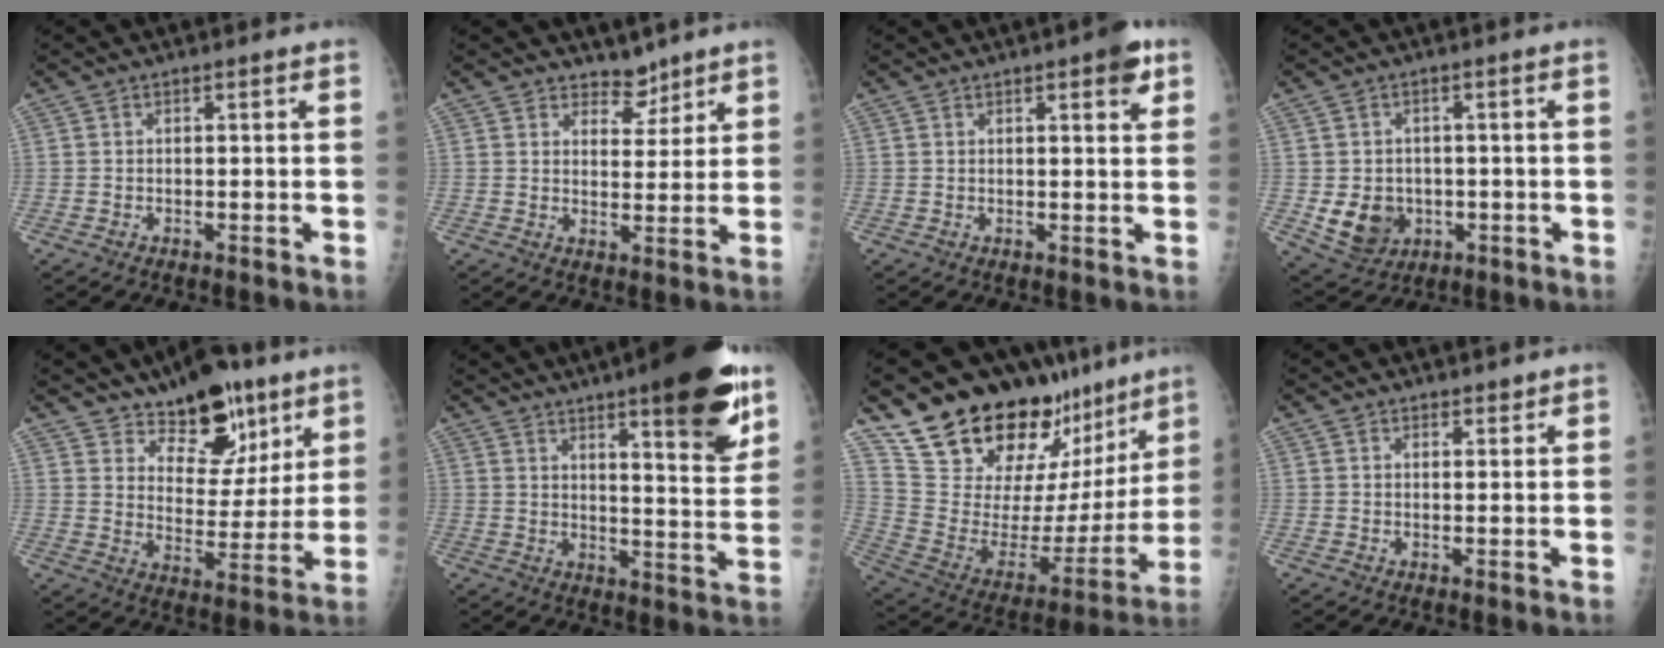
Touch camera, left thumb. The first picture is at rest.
{"total": 4.2, "force": [3.5, 2.2, 0.6], "torque": [0.016, -0.028, 0.057]}
{"total": 4.2, "force": [2.3, 1.3, 3.3], "torque": [-0.034, -0.007, 0.023]}
{"total": 7.9, "force": [-1.3, 6.7, 3.8], "torque": [-0.040, 0.003, -0.005]}
{"total": 12.2, "force": [8.7, 5.6, 6.4], "torque": [-0.063, -0.064, 0.146]}
{"total": 18.5, "force": [11.0, 4.0, 14.4], "torque": [-0.170, -0.059, 0.155]}
{"total": 28.4, "force": [20.3, 13.6, 14.4], "torque": [-0.190, -0.083, 0.324]}
{"total": 1.6, "force": [1.3, 0.8, 0.2], "torque": [0.012, -0.008, 0.016]}